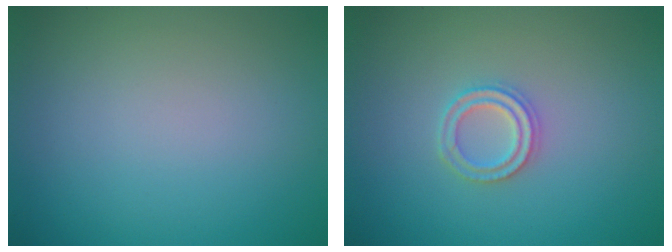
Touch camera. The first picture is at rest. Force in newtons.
{"total": 2.2, "press": 2.2, "slide": 0.5}